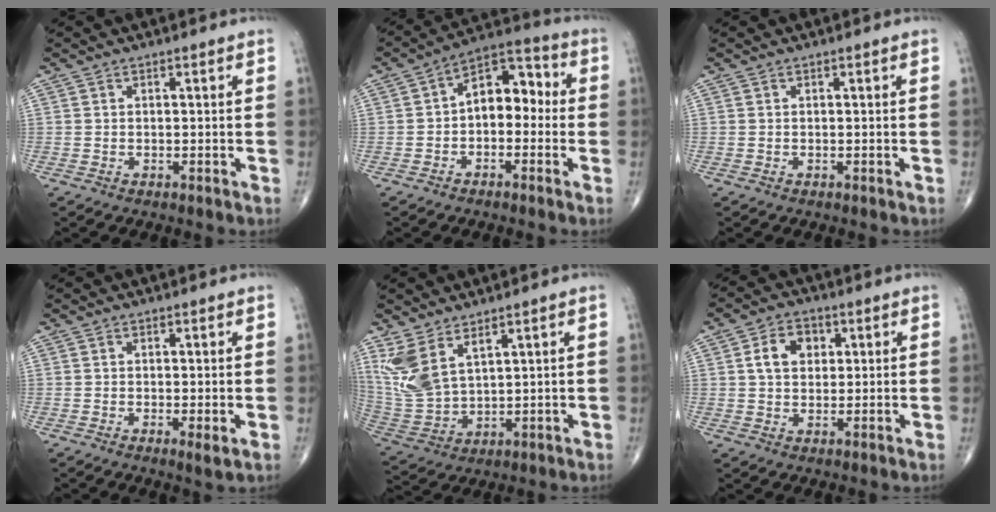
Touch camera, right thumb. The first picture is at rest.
{"total": 9.8, "force": [-0.5, 6.3, 7.5], "torque": [-0.080, 0.041, -0.026]}
{"total": 0.0}
{"total": 1.9, "force": [-0.2, 0.3, 1.8], "torque": [-0.034, -0.009, -0.006]}
{"total": 9.8, "force": [5.7, 4.6, 6.6], "torque": [-0.141, -0.024, 0.134]}
{"total": 6.6, "force": [1.7, 4.9, 4.1], "torque": [-0.051, 0.004, 0.024]}